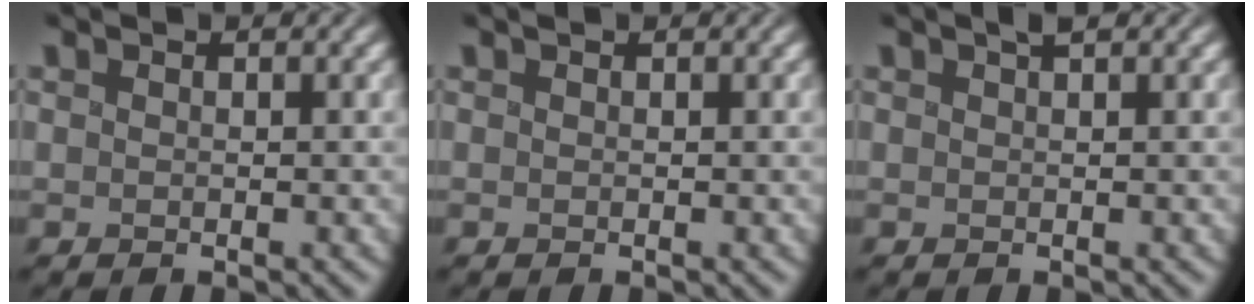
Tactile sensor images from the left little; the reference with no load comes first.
{"total": 0.0}
{"total": 0.9, "force": [0.4, 0.2, 0.7], "torque": [-0.006, 0.001, 0.004]}